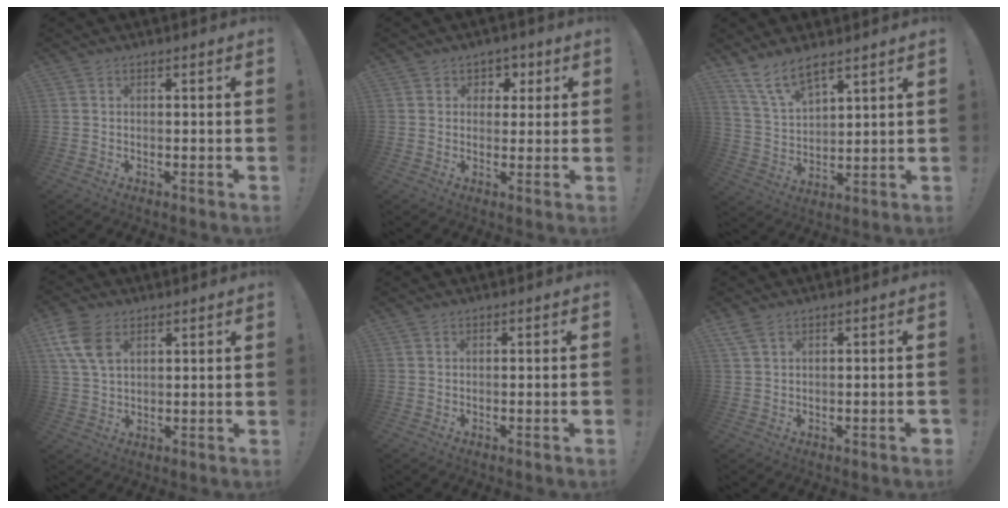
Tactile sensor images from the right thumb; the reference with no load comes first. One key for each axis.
{"total": 4.3, "fx": 1.5, "fy": 4.0, "fz": 0.7, "tx": 0.003, "ty": -0.008, "tz": 0.025}
{"total": 9.4, "fx": 7.3, "fy": 3.3, "fz": 4.9, "tx": -0.101, "ty": -0.040, "tz": 0.143}
{"total": 9.8, "fx": 4.3, "fy": 6.1, "fz": 6.3, "tx": -0.122, "ty": -0.007, "tz": 0.084}
{"total": 0.9, "fx": -0.4, "fy": -0.3, "fz": 0.8, "tx": -0.014, "ty": 0.000, "tz": -0.008}
{"total": 3.0, "fx": 0.5, "fy": 1.0, "fz": 2.8, "tx": -0.050, "ty": 0.002, "tz": 0.014}